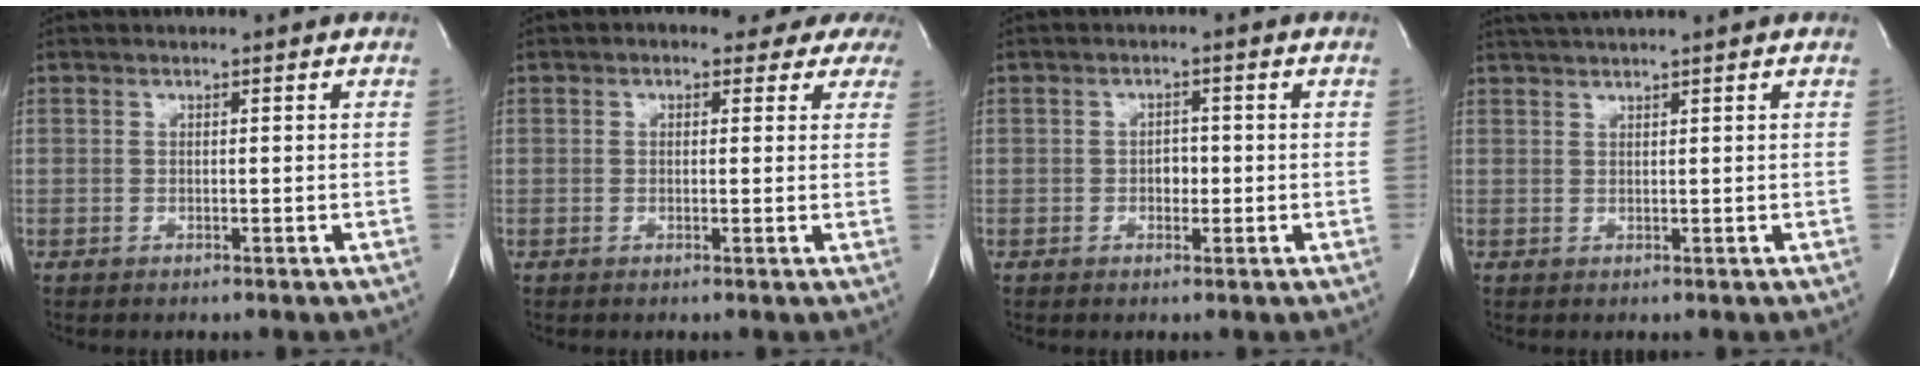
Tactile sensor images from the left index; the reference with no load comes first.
{"total": 7.9, "force": [6.2, 3.8, 2.9], "torque": [-0.022, 0.025, 0.055]}
{"total": 1.8, "force": [-0.4, 1.3, 1.3], "torque": [-0.016, 0.005, -0.005]}
{"total": 4.2, "force": [3.7, -1.0, 1.7], "torque": [-0.024, 0.022, 0.067]}